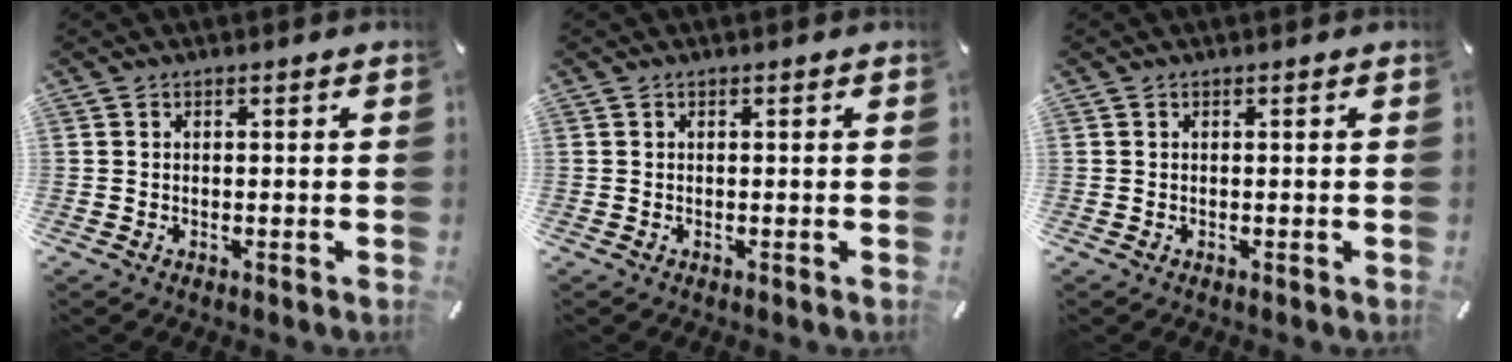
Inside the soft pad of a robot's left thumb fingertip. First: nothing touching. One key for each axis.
{"total": 0.0}
{"total": 0.0}